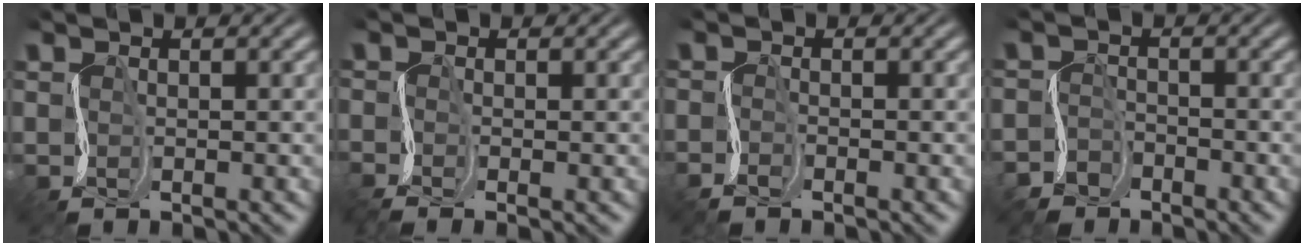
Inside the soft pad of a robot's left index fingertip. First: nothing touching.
{"total": 1.5, "force": [-1.4, 0.0, 0.7], "torque": [-0.018, -0.007, -0.034]}
{"total": 1.7, "force": [-1.7, 0.2, 0.3], "torque": [-0.014, -0.002, -0.042]}
{"total": 3.3, "force": [-3.0, 1.6, 0.2], "torque": [-0.005, -0.001, -0.065]}